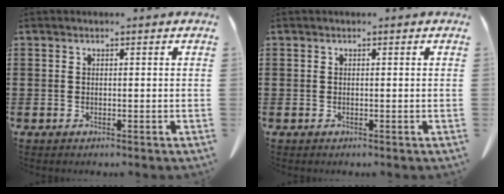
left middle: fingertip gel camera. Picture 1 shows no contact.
{"total": 0.0}